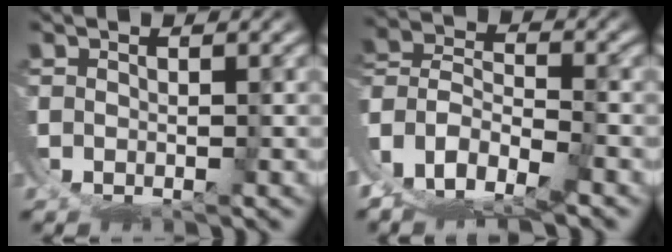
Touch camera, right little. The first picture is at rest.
{"total": 7.4, "force": [-0.8, 6.2, 3.9], "torque": [-0.097, -0.033, -0.011]}